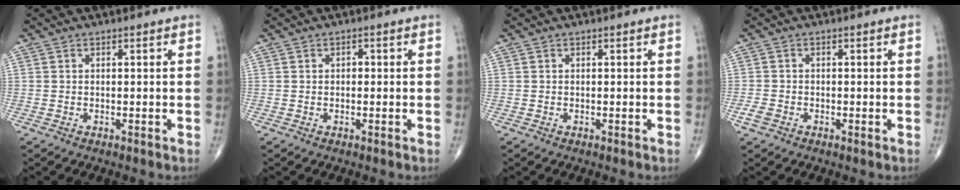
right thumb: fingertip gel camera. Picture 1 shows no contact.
{"total": 0.9, "force": [0.0, 0.7, 0.6], "torque": [-0.006, 0.002, -0.002]}
{"total": 0.0}
{"total": 2.0, "force": [-1.0, 1.3, 1.1], "torque": [-0.022, 0.000, -0.023]}